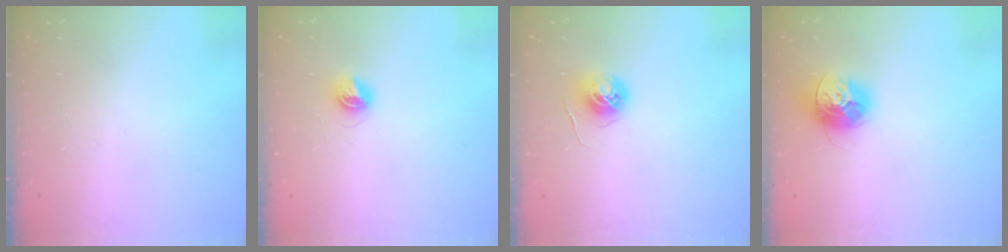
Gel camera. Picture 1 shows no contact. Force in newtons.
{"total": 5.6, "press": 5.6, "slide": 0.5}
{"total": 5.9, "press": 5.9, "slide": 0.3}
{"total": 13.1, "press": 13.1, "slide": 0.7}